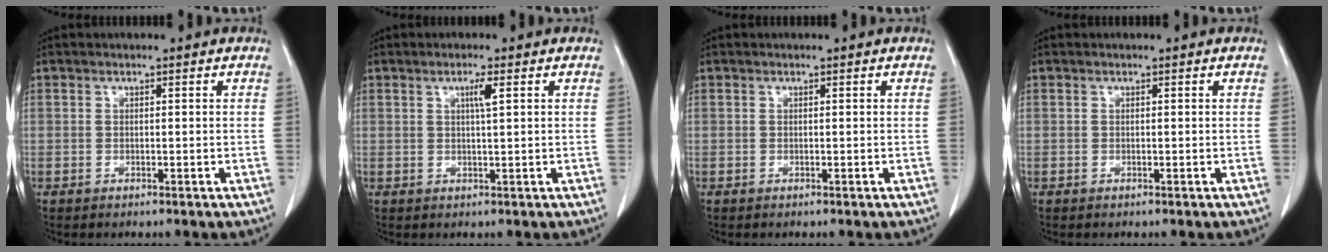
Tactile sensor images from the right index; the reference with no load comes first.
{"total": 2.2, "force": [0.8, -0.2, 2.0], "torque": [-0.038, -0.002, 0.015]}
{"total": 0.0}
{"total": 0.0}